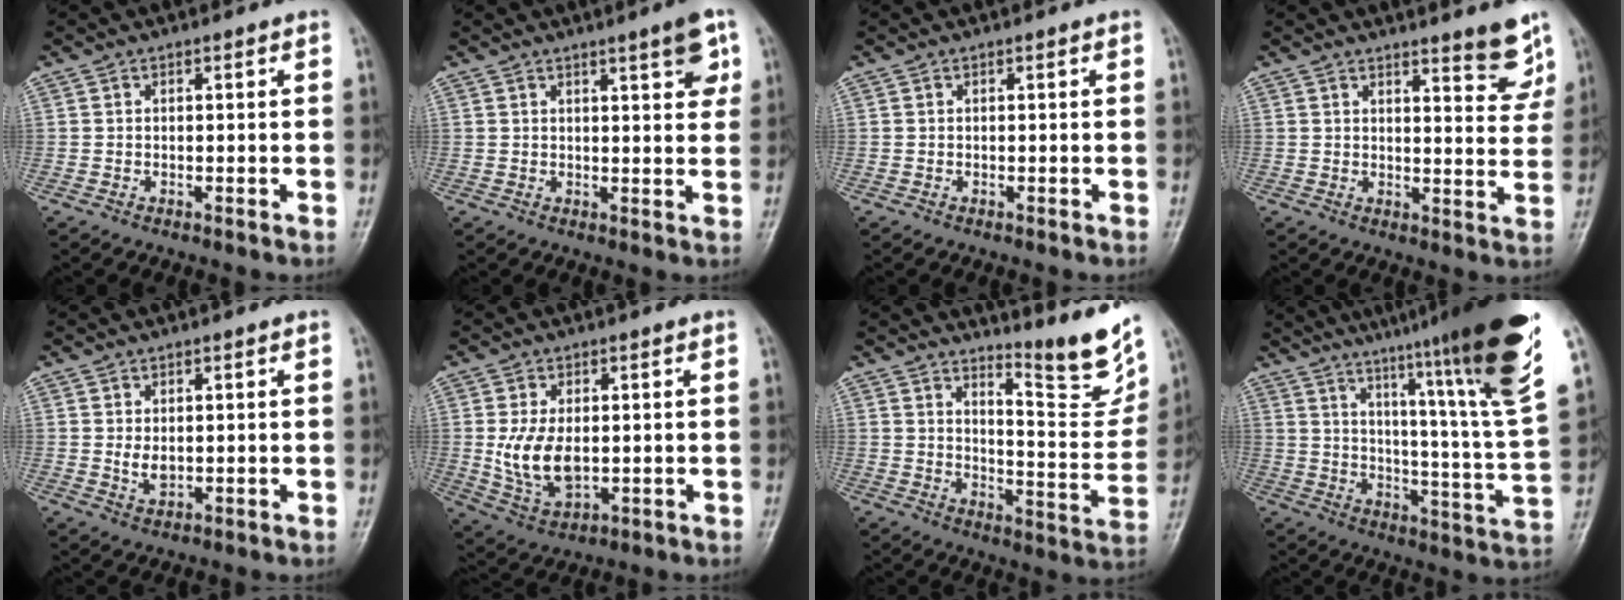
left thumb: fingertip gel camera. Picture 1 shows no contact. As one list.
[{"total": 6.0, "force": [3.2, 1.3, 4.9], "torque": [-0.054, -0.013, 0.039]}, {"total": 0.0}, {"total": 6.9, "force": [5.3, 1.4, 4.1], "torque": [-0.032, -0.042, 0.068]}, {"total": 2.9, "force": [0.5, 1.6, 2.3], "torque": [-0.034, -0.009, 0.014]}, {"total": 9.3, "force": [0.1, 5.5, 7.5], "torque": [-0.136, -0.007, 0.015]}, {"total": 13.0, "force": [9.9, 2.1, 8.1], "torque": [-0.084, -0.082, 0.148]}, {"total": 26.0, "force": [17.5, 0.8, 19.3], "torque": [-0.264, -0.094, 0.251]}]